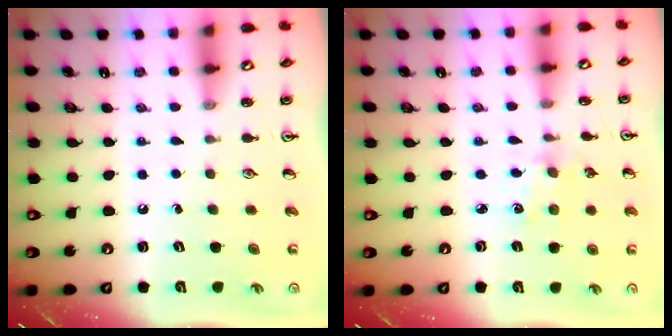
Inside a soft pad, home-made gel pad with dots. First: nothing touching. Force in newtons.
{"total": 2.3, "press": 2.2, "slide": 0.4}